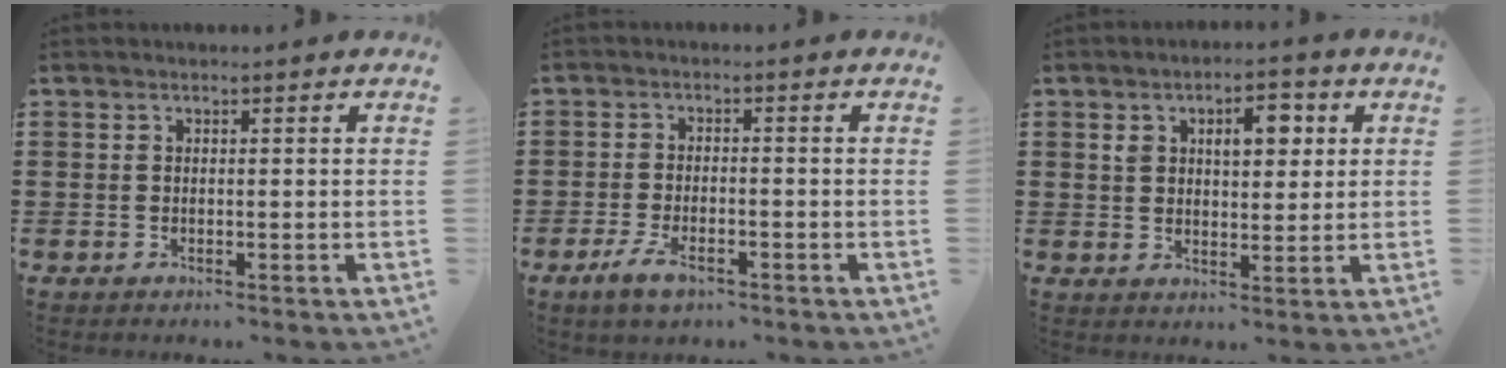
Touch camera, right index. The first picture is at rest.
{"total": 3.5, "force": [-2.1, 1.4, 2.4], "torque": [-0.054, 0.001, -0.042]}
{"total": 5.7, "force": [2.0, 2.9, 4.5], "torque": [-0.065, 0.000, 0.026]}